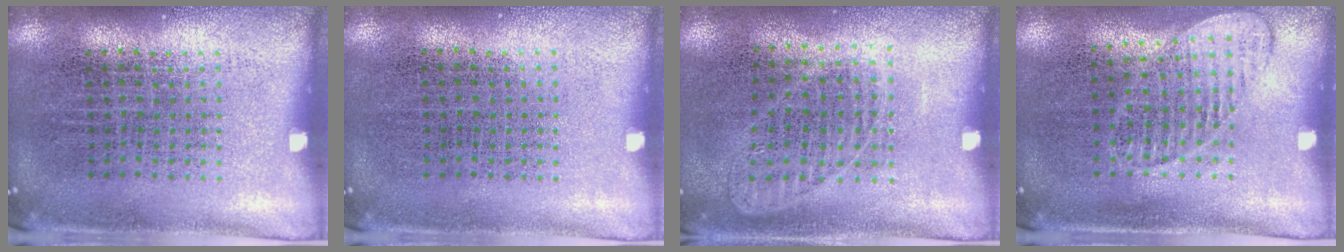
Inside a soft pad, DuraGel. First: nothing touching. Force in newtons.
{"total": 0.0}
{"total": 1.0, "press": 0.9, "slide": 0.3}
{"total": 1.1, "press": 1.1, "slide": 0.2}